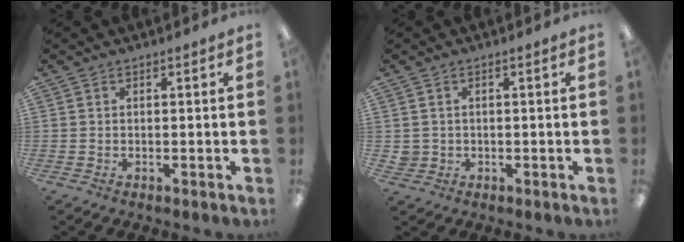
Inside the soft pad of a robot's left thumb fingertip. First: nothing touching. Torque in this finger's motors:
{"motor_torque": [-0.32, 0.04, -0.22, 0.10, 0.00]}